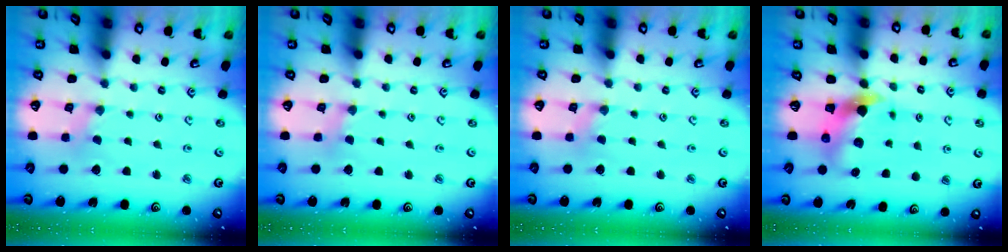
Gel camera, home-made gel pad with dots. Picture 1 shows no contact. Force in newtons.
{"total": 1.8, "press": 1.7, "slide": 0.4}
{"total": 1.5, "press": 1.5, "slide": 0.3}
{"total": 6.6, "press": 6.5, "slide": 1.2}